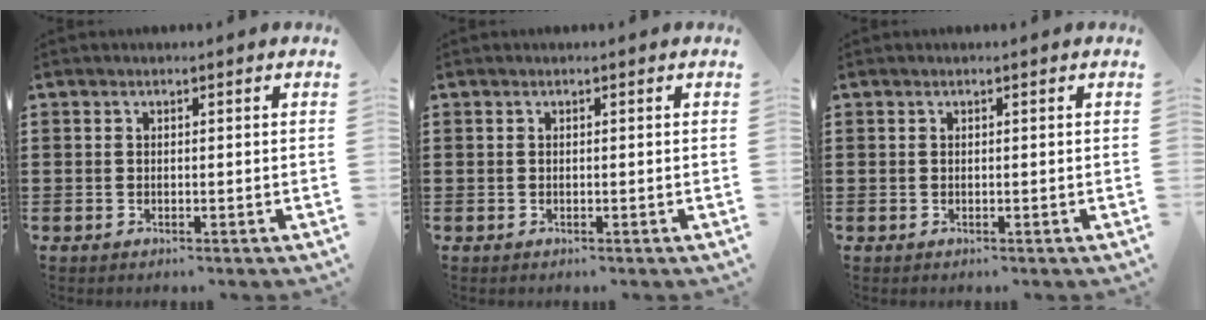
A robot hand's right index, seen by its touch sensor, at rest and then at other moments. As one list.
[{"total": 0.0}, {"total": 0.0}]